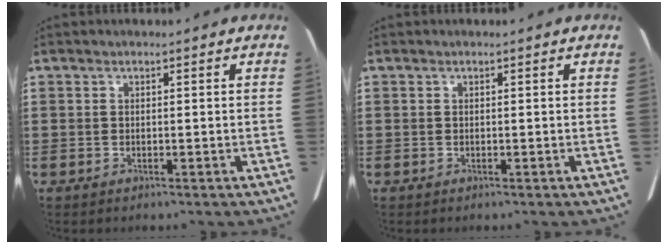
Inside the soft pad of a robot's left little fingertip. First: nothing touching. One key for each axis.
{"total": 0.0}